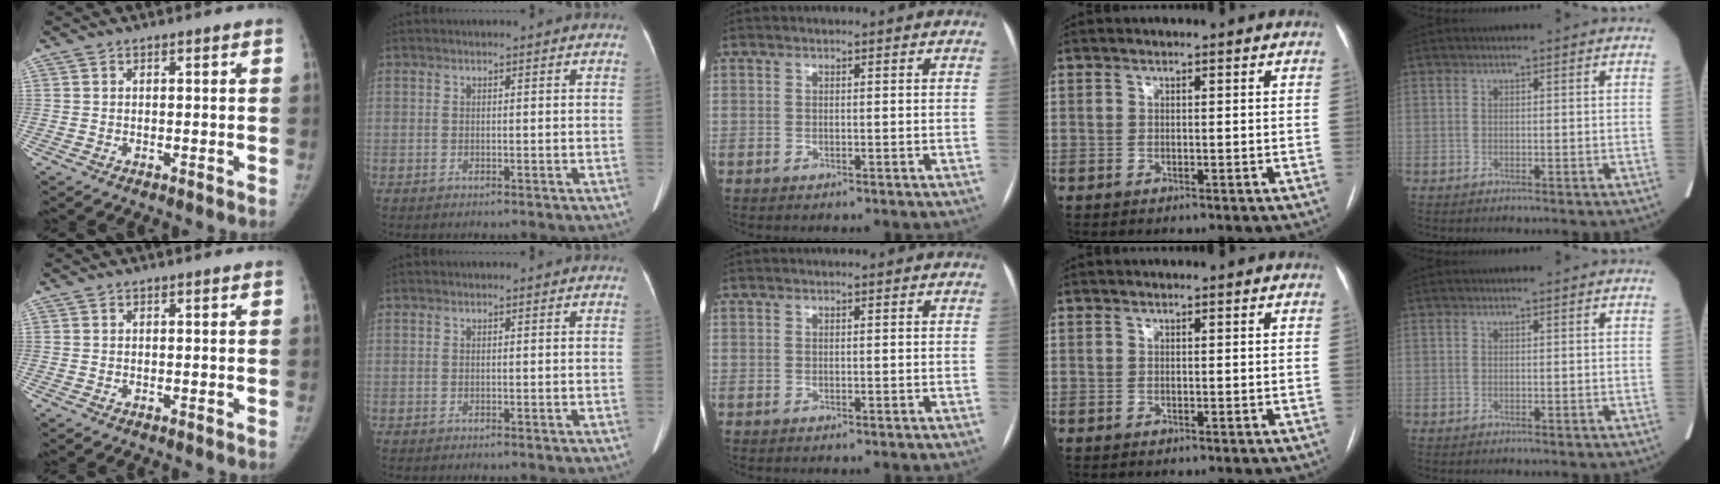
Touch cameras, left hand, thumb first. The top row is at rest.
{}